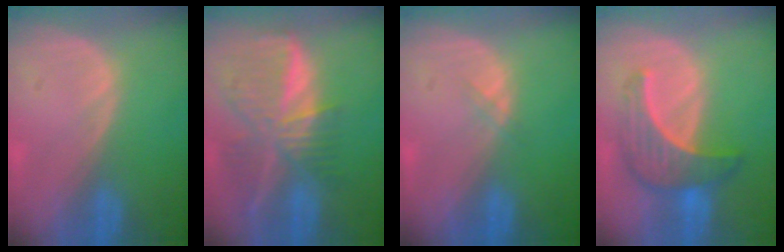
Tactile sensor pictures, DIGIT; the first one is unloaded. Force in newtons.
{"total": 9.5, "press": 8.3, "slide": 4.6}
{"total": 0.6, "press": 0.6, "slide": 0.1}
{"total": 6.9, "press": 6.8, "slide": 1.0}